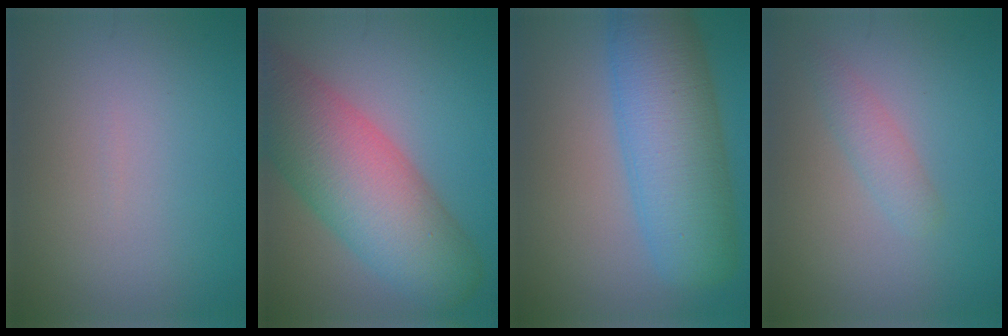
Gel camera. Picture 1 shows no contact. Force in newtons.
{"total": 11.0, "press": 11.0, "slide": 0.5}
{"total": 9.6, "press": 9.6, "slide": 0.4}
{"total": 1.9, "press": 1.9, "slide": 0.0}